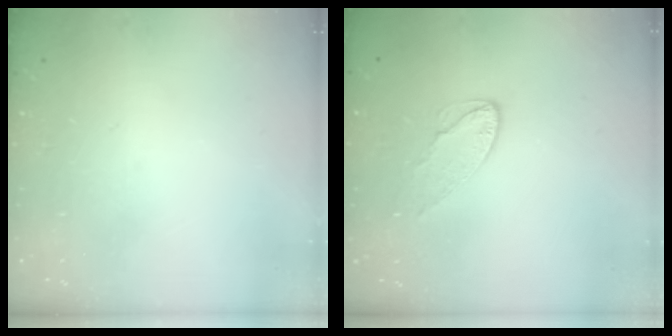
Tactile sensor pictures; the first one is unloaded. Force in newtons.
{"total": 6.9, "press": 6.9, "slide": 0.3}